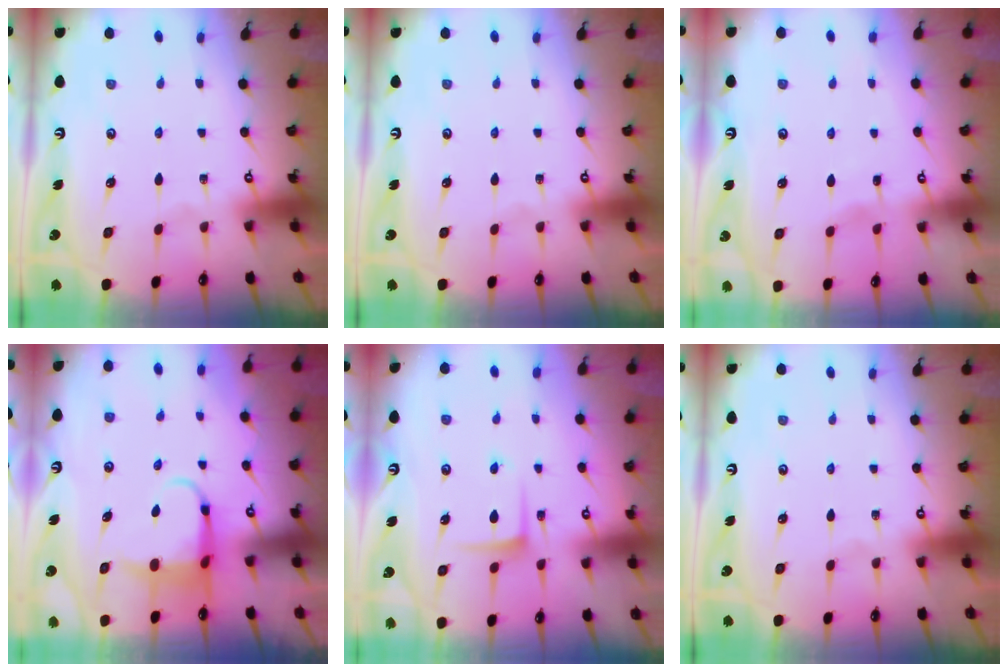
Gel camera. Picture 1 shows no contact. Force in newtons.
{"total": 0.0}
{"total": 2.2, "press": 2.2, "slide": 0.2}
{"total": 5.2, "press": 5.1, "slide": 1.0}
{"total": 6.6, "press": 6.6, "slide": 0.6}
{"total": 0.0}